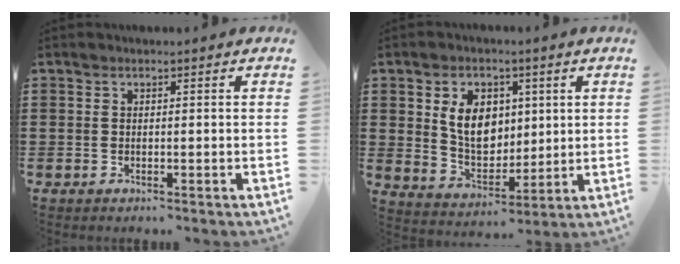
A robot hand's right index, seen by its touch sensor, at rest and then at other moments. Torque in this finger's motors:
{"motor_torque": [1.15, 0.98, 0.43, 0.16]}